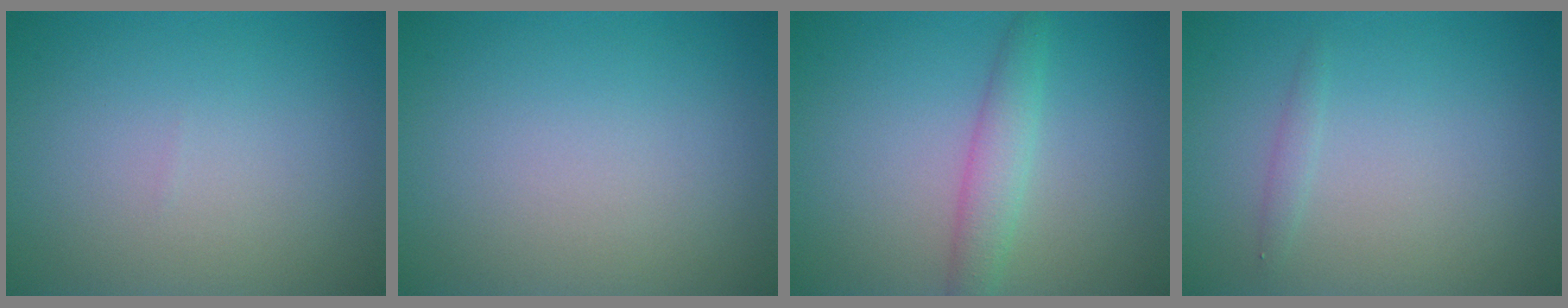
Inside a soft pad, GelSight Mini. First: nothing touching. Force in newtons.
{"total": 0.0}
{"total": 2.6, "press": 2.6, "slide": 0.0}
{"total": 0.7, "press": 0.7, "slide": 0.0}